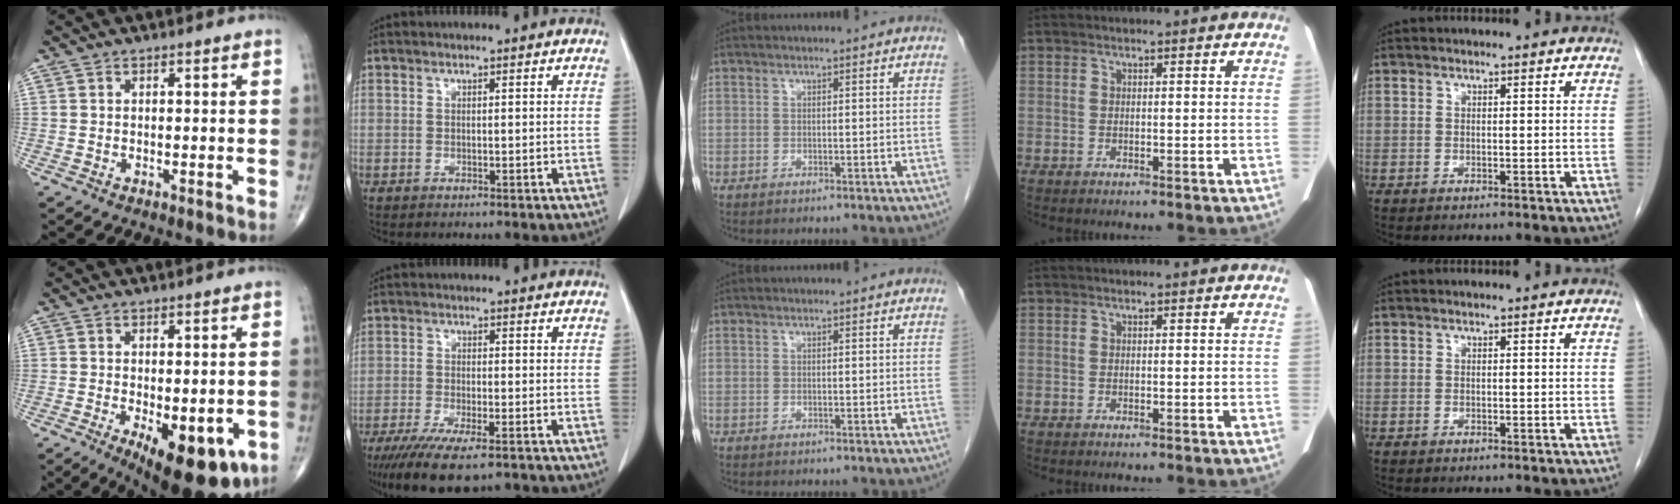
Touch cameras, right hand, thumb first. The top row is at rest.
{"thumb": {"total": 15.0, "force": [-5.8, 6.6, 12.2], "torque": [-0.141, -0.011, -0.068]}, "index": {"total": 11.2, "force": [-8.3, 2.3, 7.2], "torque": [-0.111, -0.022, -0.129]}}